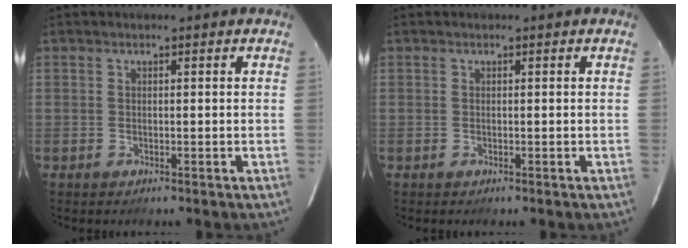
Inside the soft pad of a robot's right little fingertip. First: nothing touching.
{"total": 0.0}